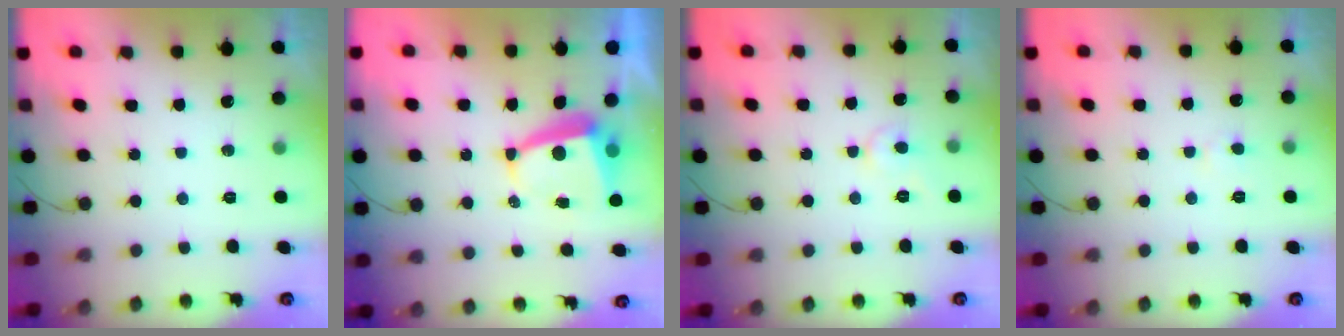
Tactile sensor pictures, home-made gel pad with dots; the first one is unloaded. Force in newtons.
{"total": 5.9, "press": 5.9, "slide": 0.3}
{"total": 4.3, "press": 4.2, "slide": 0.4}
{"total": 1.8, "press": 1.7, "slide": 0.2}